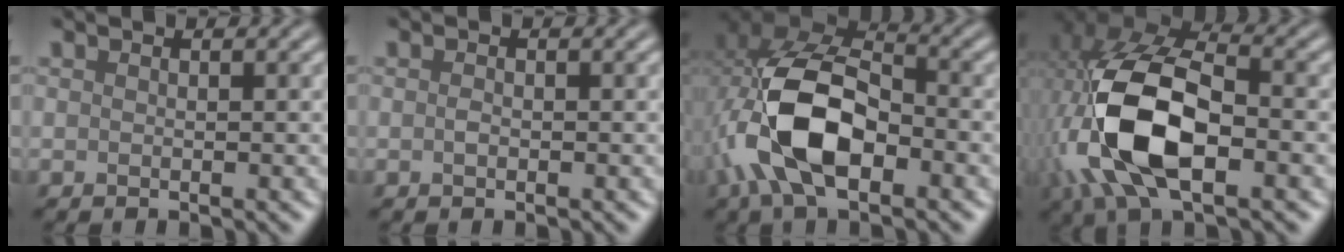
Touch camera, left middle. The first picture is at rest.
{"total": 0.5, "force": [-0.1, 0.3, 0.4], "torque": [-0.012, 0.003, -0.003]}
{"total": 12.1, "force": [-2.9, 6.8, 9.6], "torque": [-0.202, -0.006, -0.059]}
{"total": 13.5, "force": [-3.1, 6.8, 11.3], "torque": [-0.247, 0.001, -0.062]}